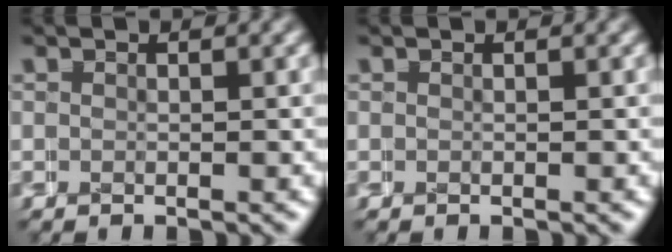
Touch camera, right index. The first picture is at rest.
{"total": 0.0}